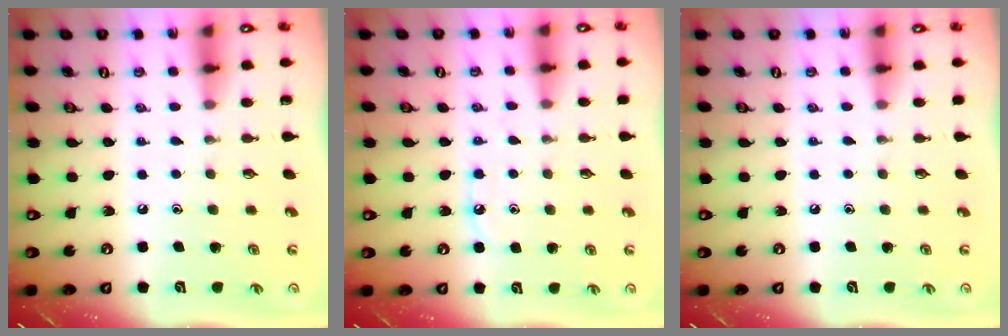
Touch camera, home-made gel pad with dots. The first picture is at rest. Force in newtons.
{"total": 5.9, "press": 5.9, "slide": 0.7}
{"total": 2.3, "press": 2.2, "slide": 0.4}